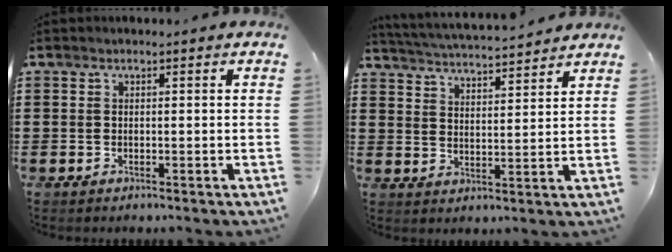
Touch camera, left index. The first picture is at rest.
{"total": 4.1, "force": [4.0, -0.2, 0.7], "torque": [-0.033, -0.029, 0.066]}